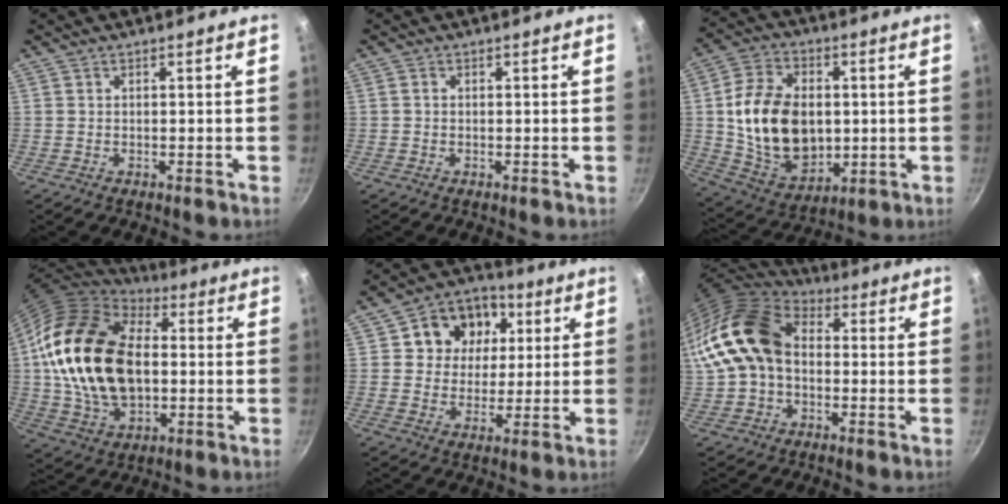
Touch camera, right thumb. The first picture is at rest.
{"total": 0.5, "force": [0.0, 0.4, 0.2], "torque": [-0.003, 0.003, -0.001]}
{"total": 19.2, "force": [0.9, 13.5, 13.6], "torque": [-0.216, -0.002, 0.028]}
{"total": 24.3, "force": [1.6, 16.0, 18.3], "torque": [-0.315, 0.015, 0.029]}
{"total": 12.4, "force": [3.7, 10.5, 5.5], "torque": [-0.058, 0.002, 0.048]}
{"total": 18.2, "force": [0.8, 13.1, 12.5], "torque": [-0.235, 0.042, 0.008]}